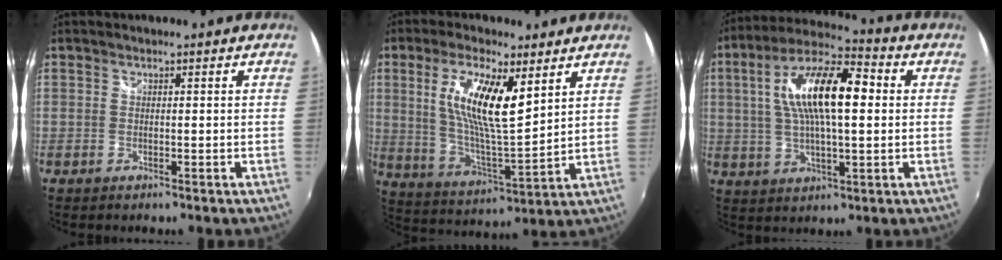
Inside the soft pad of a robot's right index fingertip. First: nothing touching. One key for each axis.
{"total": 16.1, "fx": 5.5, "fy": 4.4, "fz": 14.5, "tx": -0.269, "ty": 0.006, "tz": 0.101}
{"total": 16.8, "fx": 2.8, "fy": 5.8, "fz": 15.5, "tx": -0.284, "ty": 0.022, "tz": 0.040}